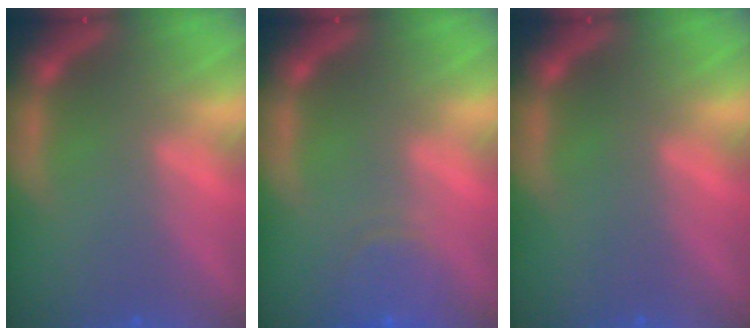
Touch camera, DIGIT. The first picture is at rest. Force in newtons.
{"total": 3.5}
{"total": 0.0}